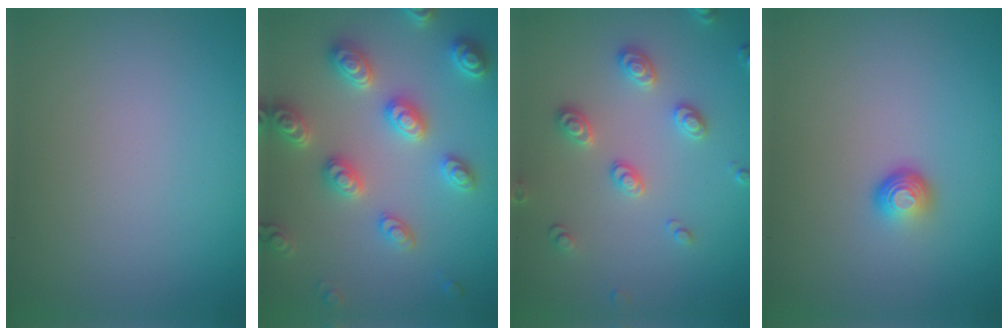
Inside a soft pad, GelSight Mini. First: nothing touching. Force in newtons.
{"total": 5.3, "press": 5.1, "slide": 1.2}
{"total": 2.9, "press": 2.7, "slide": 1.1}
{"total": 1.8, "press": 1.1, "slide": 1.4}